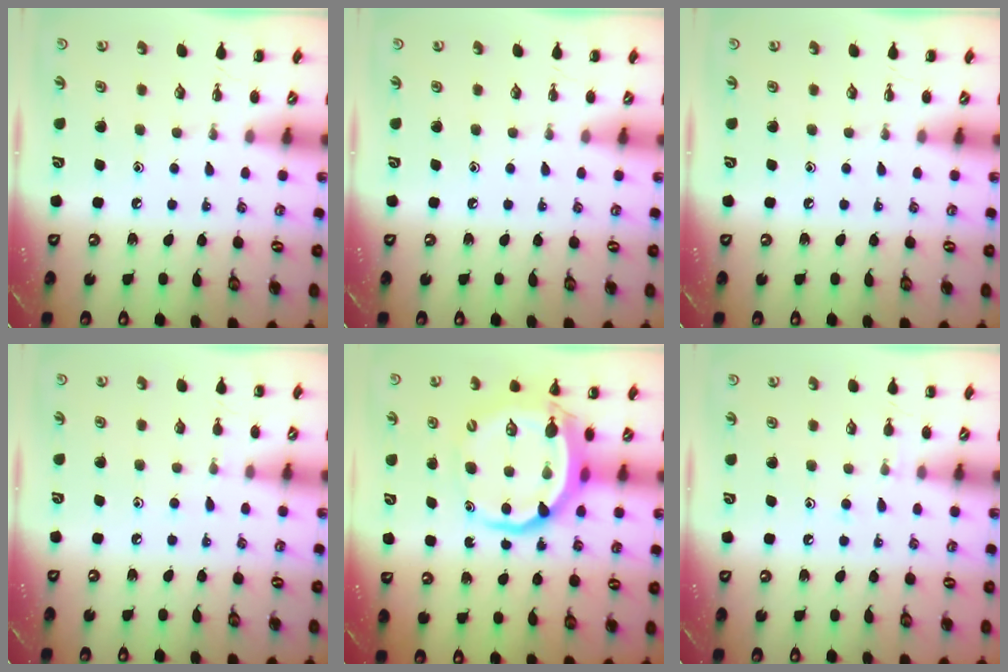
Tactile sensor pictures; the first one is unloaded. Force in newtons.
{"total": 0.0}
{"total": 0.0}
{"total": 4.0, "press": 3.7, "slide": 1.5}
{"total": 10.2, "press": 9.8, "slide": 2.8}
{"total": 6.2, "press": 5.9, "slide": 2.0}